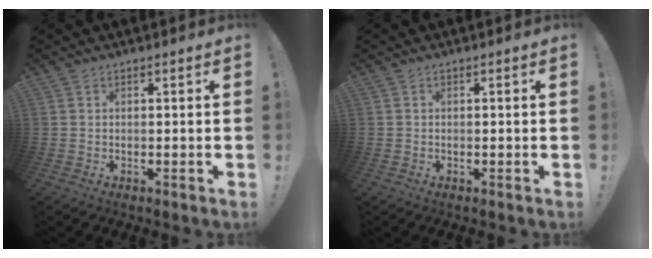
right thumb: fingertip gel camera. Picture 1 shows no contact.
{"total": 0.0}